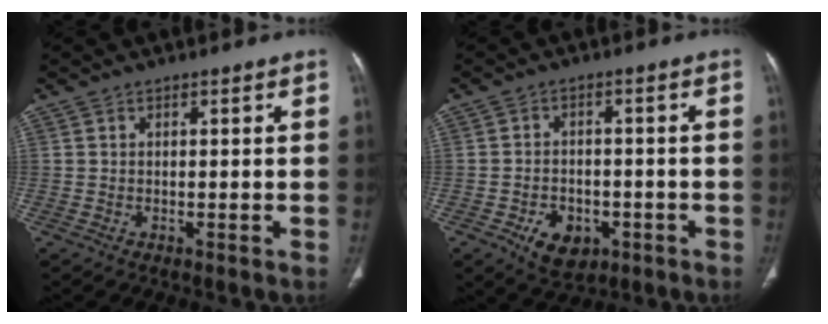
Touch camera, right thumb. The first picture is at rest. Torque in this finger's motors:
{"motor_torque": [-0.17, 0.40, -0.21, -0.07, 0.15]}